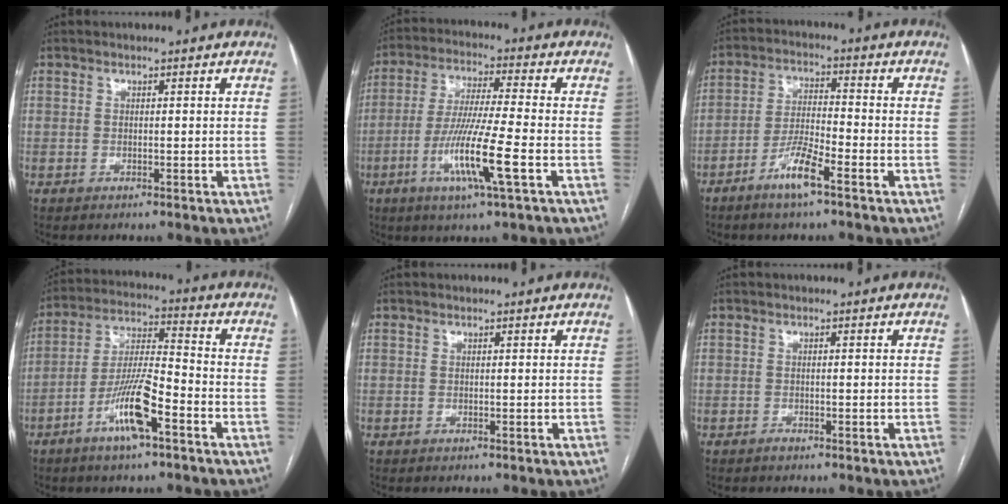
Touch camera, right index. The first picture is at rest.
{"total": 12.0, "force": [-4.2, -0.2, 11.2], "torque": [-0.221, -0.017, -0.080]}
{"total": 6.6, "force": [-4.3, 0.5, 5.1], "torque": [-0.104, -0.003, -0.086]}
{"total": 11.1, "force": [-5.6, 1.6, 9.4], "torque": [-0.183, -0.002, -0.104]}
{"total": 0.0}
{"total": 0.6, "force": [-0.4, 0.2, 0.3], "torque": [-0.005, 0.001, -0.007]}